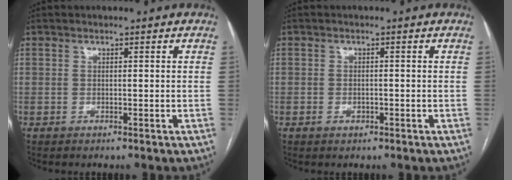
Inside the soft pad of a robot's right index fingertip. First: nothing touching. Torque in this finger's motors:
{"motor_torque": [-0.16, -0.10, 0.03, -0.03]}